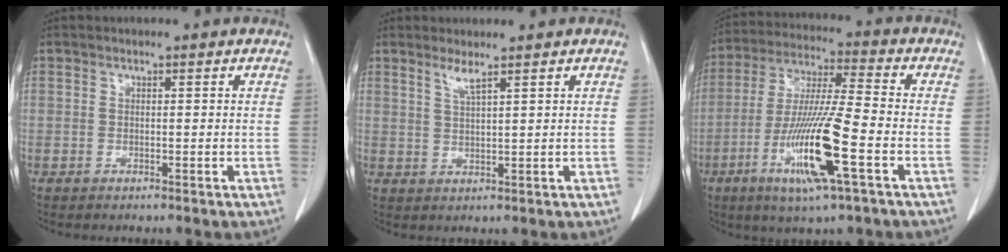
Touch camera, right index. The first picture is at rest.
{"total": 2.2, "force": [1.6, -0.2, 1.6], "torque": [-0.034, -0.007, 0.035]}
{"total": 15.1, "force": [-5.5, 0.3, 14.0], "torque": [-0.282, -0.023, -0.104]}